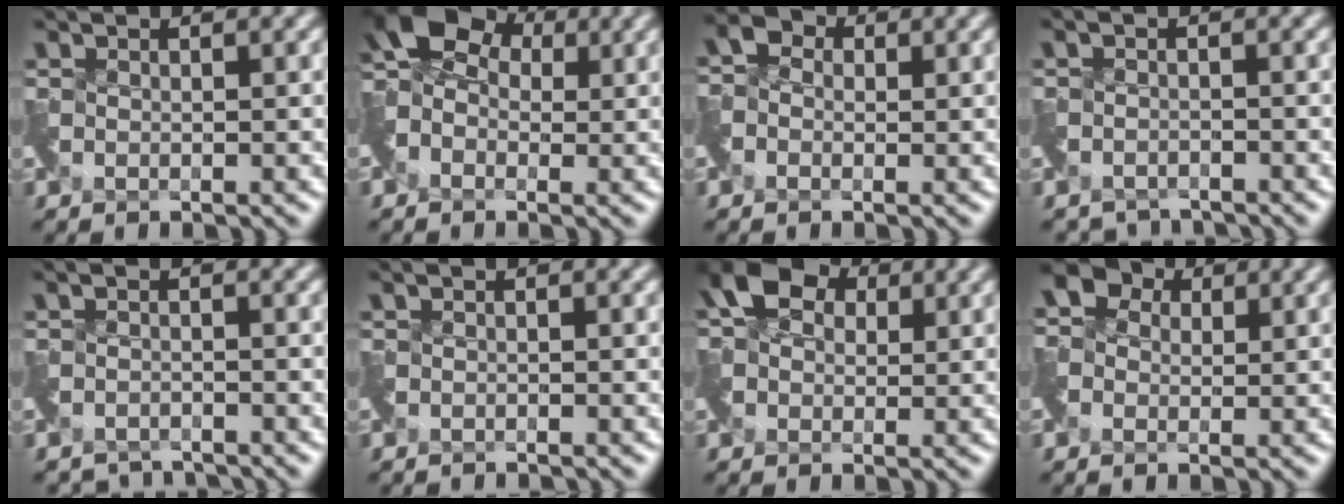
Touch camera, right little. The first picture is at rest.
{"total": 6.5, "force": [1.2, 4.6, 4.4], "torque": [-0.087, 0.016, 0.009]}
{"total": 1.8, "force": [-0.7, 1.6, 0.4], "torque": [-0.017, -0.002, -0.018]}
{"total": 3.0, "force": [-2.8, 0.8, -0.4], "torque": [0.012, -0.021, -0.054]}
{"total": 3.2, "force": [-3.1, 0.6, -0.5], "torque": [0.015, -0.022, -0.056]}
{"total": 1.4, "force": [-1.4, 0.0, -0.3], "torque": [0.004, -0.016, -0.032]}
{"total": 4.6, "force": [0.7, 3.7, 2.7], "torque": [-0.054, 0.009, 0.005]}
{"total": 3.5, "force": [0.1, 3.1, 1.6], "torque": [-0.039, 0.008, 0.001]}